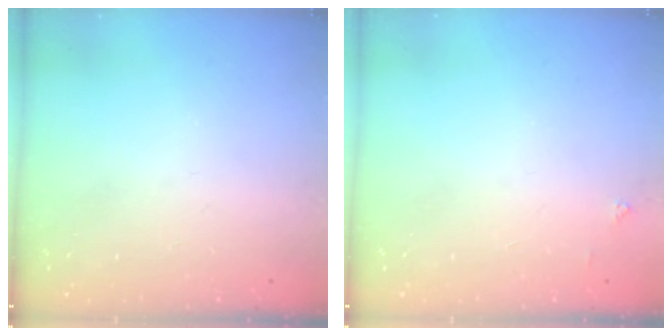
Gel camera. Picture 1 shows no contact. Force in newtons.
{"total": 3.8, "press": 3.8, "slide": 0.4}